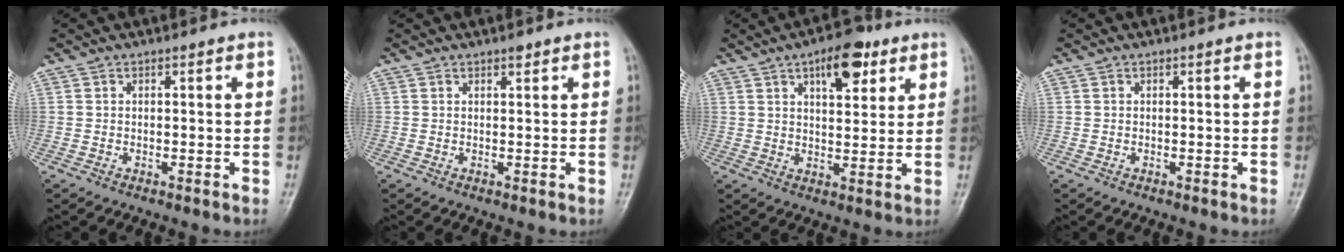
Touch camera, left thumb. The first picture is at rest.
{"total": 1.0, "force": [0.8, 0.3, 0.5], "torque": [-0.008, -0.005, 0.012]}
{"total": 9.4, "force": [4.9, 4.2, 6.9], "torque": [-0.077, -0.020, 0.071]}
{"total": 0.0}